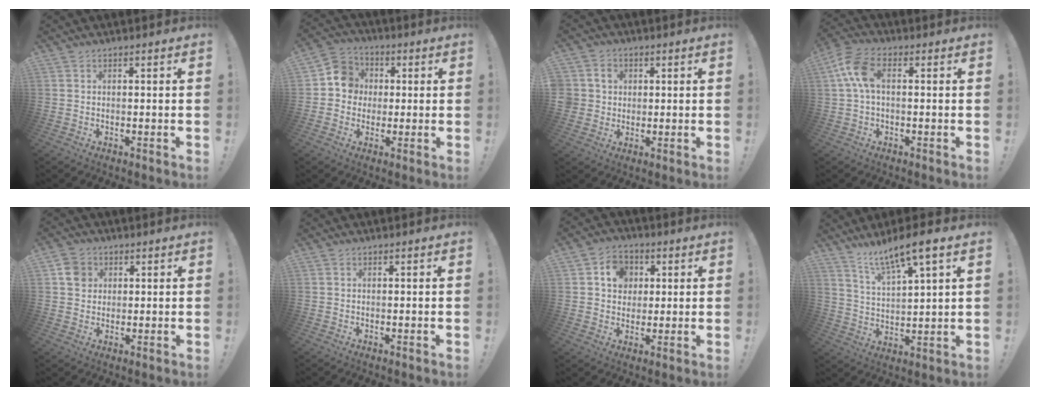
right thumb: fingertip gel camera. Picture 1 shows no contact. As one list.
[{"total": 9.0, "force": [-0.1, 8.4, 3.0], "torque": [-0.038, 0.019, 0.005]}, {"total": 5.2, "force": [0.6, 5.1, 1.1], "torque": [-0.029, 0.004, 0.014]}, {"total": 8.6, "force": [1.5, 4.4, 7.3], "torque": [-0.152, 0.006, 0.032]}, {"total": 5.8, "force": [1.9, 5.3, 1.7], "torque": [-0.018, -0.001, 0.038]}, {"total": 0.0}, {"total": 9.0, "force": [2.7, 7.8, 3.5], "torque": [-0.056, -0.002, 0.056]}, {"total": 9.7, "force": [7.9, 0.8, 5.6], "torque": [-0.101, -0.049, 0.133]}]